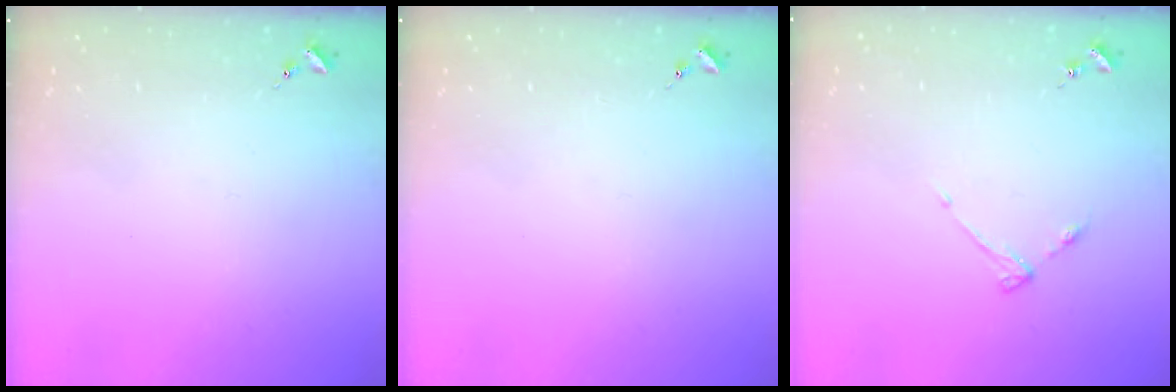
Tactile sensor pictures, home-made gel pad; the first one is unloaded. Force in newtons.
{"total": 0.0}
{"total": 3.9, "press": 3.9, "slide": 0.6}